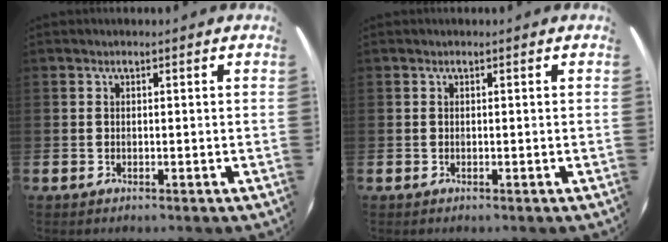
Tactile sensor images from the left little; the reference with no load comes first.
{"total": 0.0}